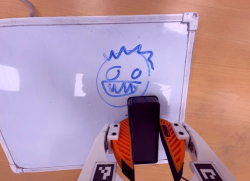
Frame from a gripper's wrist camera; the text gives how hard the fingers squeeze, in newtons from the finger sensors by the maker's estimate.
{"total": 5.5, "left": 5.3, "right": 5.6}